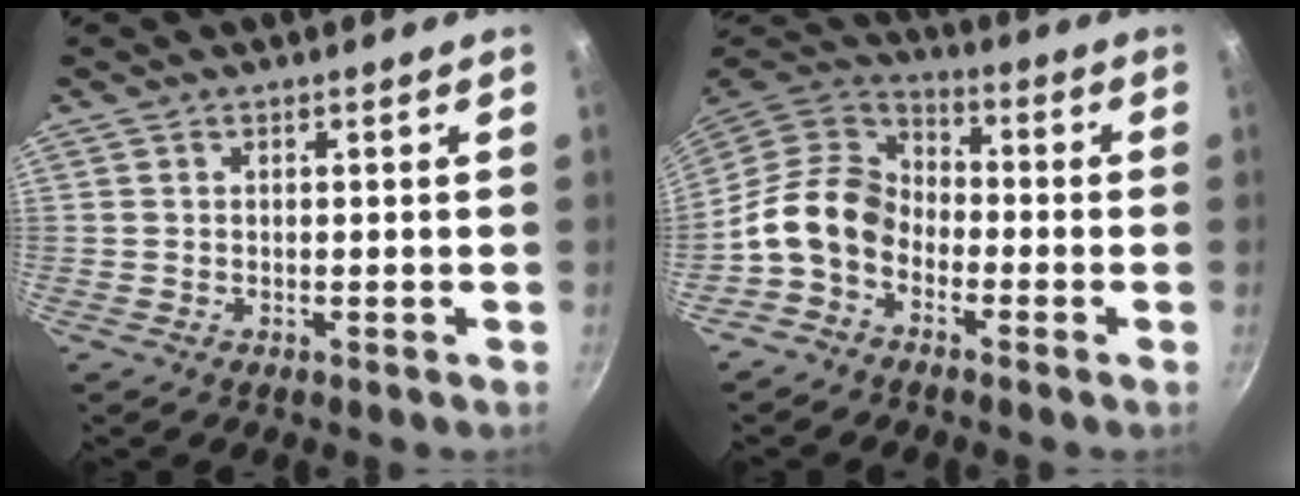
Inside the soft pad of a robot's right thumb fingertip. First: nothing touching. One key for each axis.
{"total": 11.5, "fx": -3.9, "fy": 8.6, "fz": 6.7, "tx": -0.096, "ty": 0.049, "tz": -0.098}